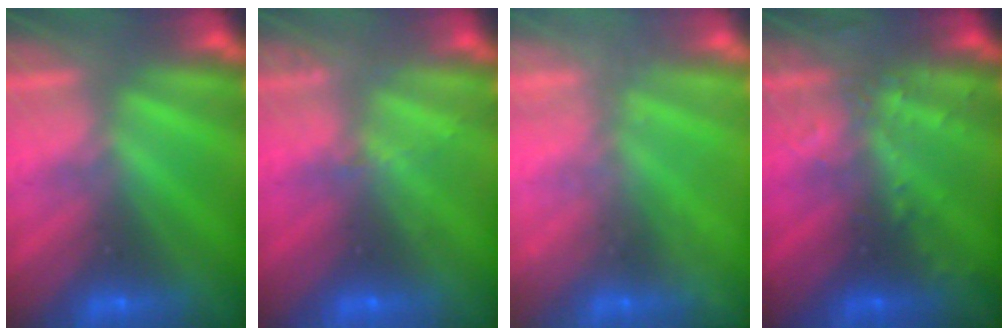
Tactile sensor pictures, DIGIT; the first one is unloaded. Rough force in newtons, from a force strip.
{"total": 2.0}
{"total": 2.2}
{"total": 2.8}